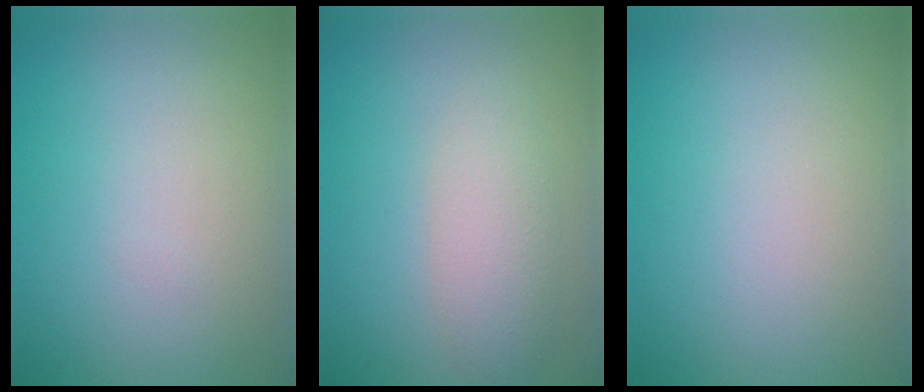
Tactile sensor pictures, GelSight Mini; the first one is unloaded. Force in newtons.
{"total": 2.9, "press": 2.9, "slide": 0.1}
{"total": 0.0}